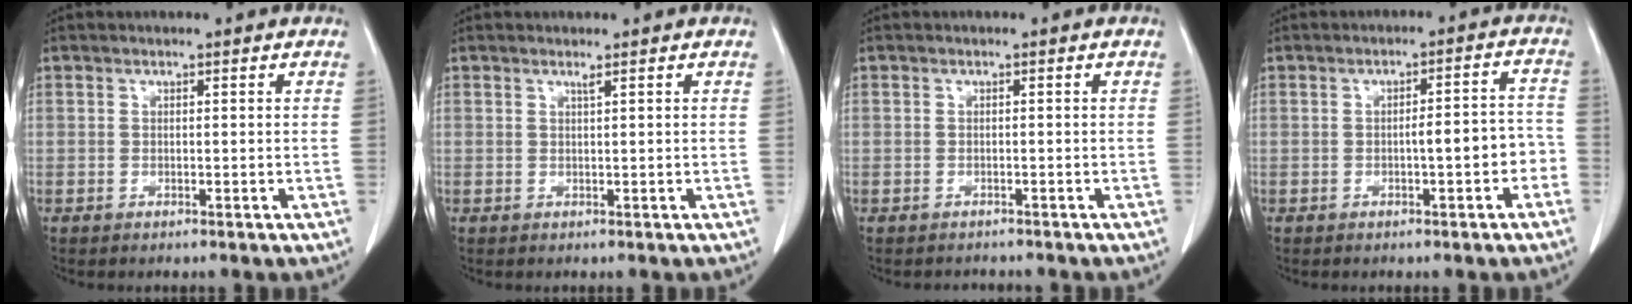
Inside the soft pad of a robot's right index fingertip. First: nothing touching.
{"total": 0.5, "force": [0.4, -0.2, 0.4], "torque": [-0.015, -0.006, 0.012]}
{"total": 1.5, "force": [-1.3, 0.7, -0.3], "torque": [-0.001, -0.002, -0.020]}
{"total": 5.0, "force": [-1.7, 1.2, 4.5], "torque": [-0.060, 0.025, -0.020]}